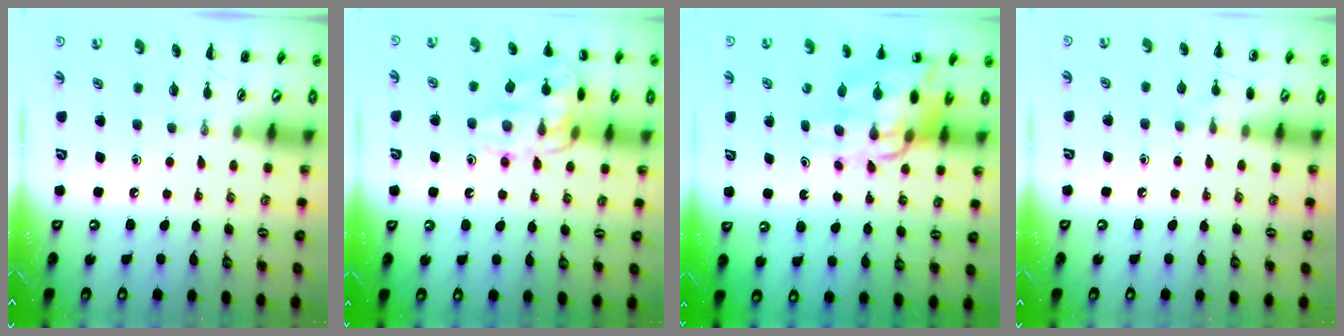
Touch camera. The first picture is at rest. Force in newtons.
{"total": 13.9, "press": 13.9, "slide": 0.3}
{"total": 13.5, "press": 12.9, "slide": 3.9}
{"total": 5.9, "press": 5.7, "slide": 1.7}